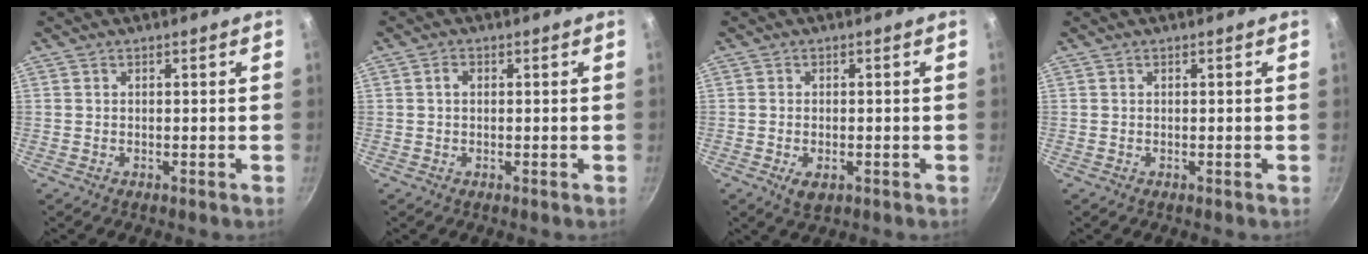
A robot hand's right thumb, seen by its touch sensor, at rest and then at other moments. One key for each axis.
{"total": 1.5, "fx": 0.2, "fy": 1.1, "fz": 1.0, "tx": -0.016, "ty": 0.006, "tz": 0.001}
{"total": 3.4, "fx": -1.2, "fy": 1.9, "fz": 2.6, "tx": -0.043, "ty": -0.003, "tz": -0.018}
{"total": 0.0}